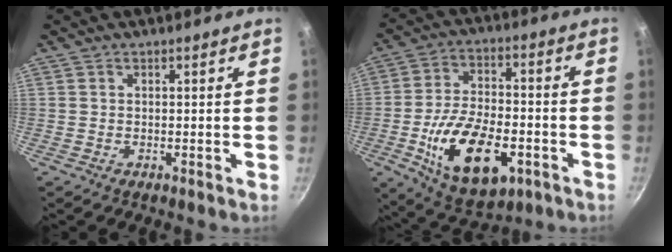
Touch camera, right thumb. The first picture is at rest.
{"total": 18.8, "force": [-6.1, 10.0, 14.8], "torque": [-0.244, 0.019, -0.094]}